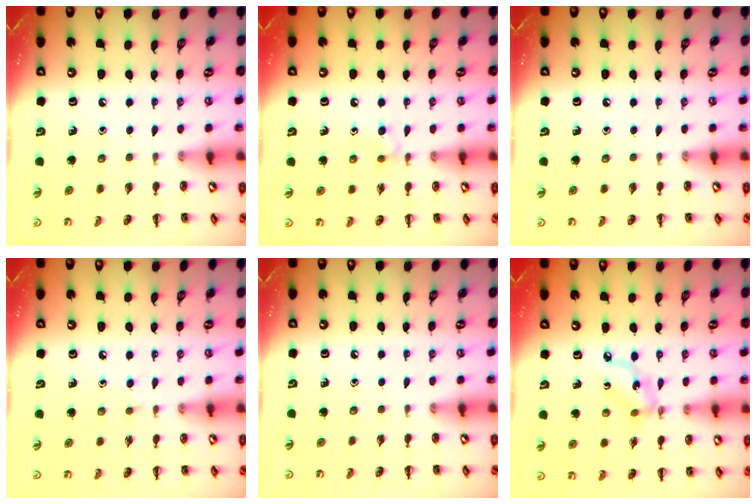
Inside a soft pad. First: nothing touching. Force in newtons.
{"total": 2.9, "press": 2.6, "slide": 1.3}
{"total": 0.0}
{"total": 1.6, "press": 1.4, "slide": 0.8}
{"total": 0.0}
{"total": 6.0, "press": 5.8, "slide": 1.5}